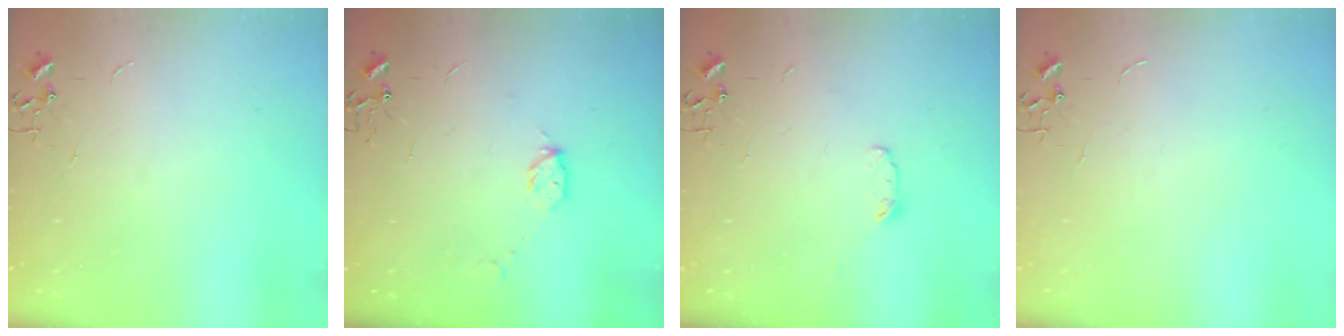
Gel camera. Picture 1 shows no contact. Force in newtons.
{"total": 5.8, "press": 5.8, "slide": 0.7}
{"total": 3.4, "press": 3.3, "slide": 1.0}
{"total": 0.0}